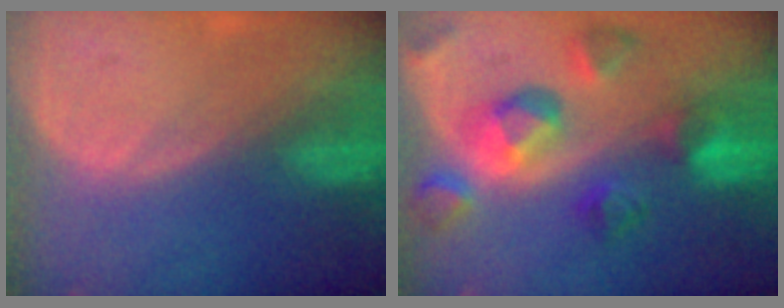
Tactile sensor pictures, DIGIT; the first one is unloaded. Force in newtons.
{"total": 10.2, "press": 9.0, "slide": 4.8}